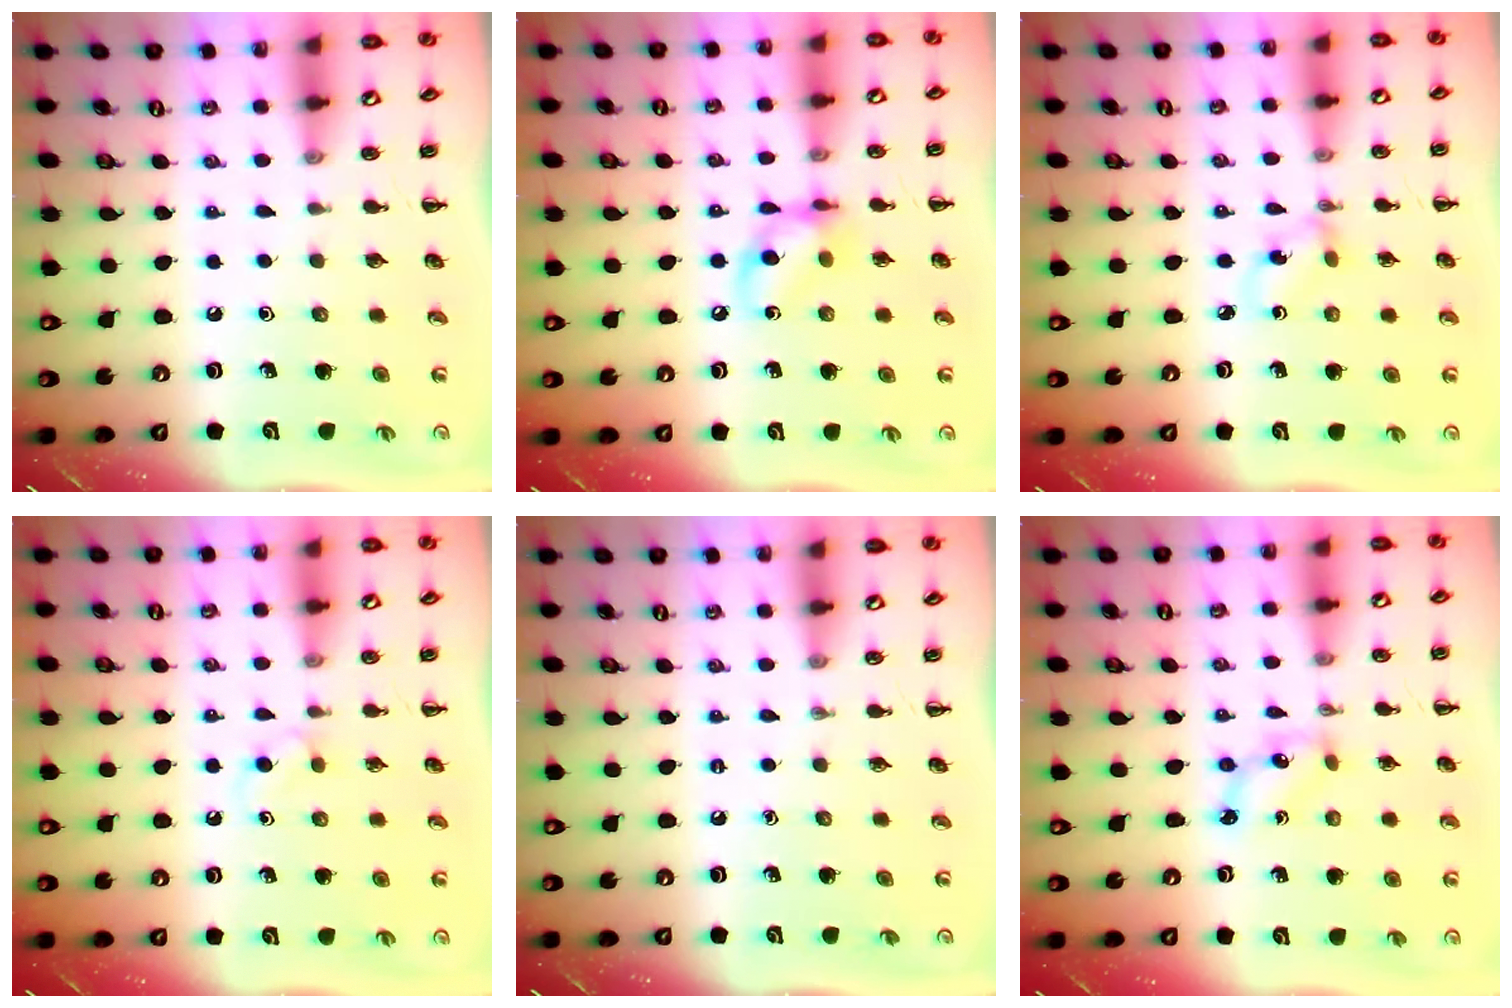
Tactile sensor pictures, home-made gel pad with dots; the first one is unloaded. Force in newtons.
{"total": 9.6, "press": 9.5, "slide": 1.2}
{"total": 1.6, "press": 1.4, "slide": 0.6}
{"total": 2.6, "press": 2.3, "slide": 1.2}
{"total": 0.0}
{"total": 2.5, "press": 2.5, "slide": 0.6}